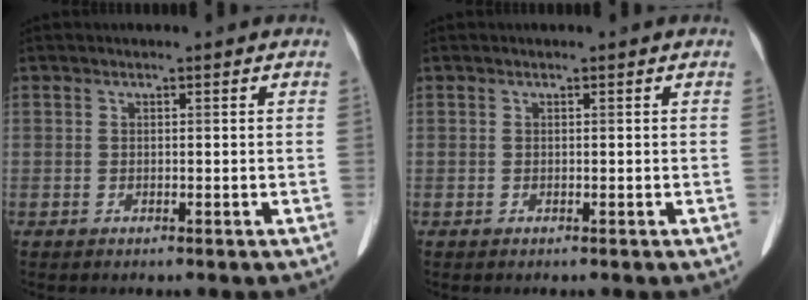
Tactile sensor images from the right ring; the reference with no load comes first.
{"total": 0.0}